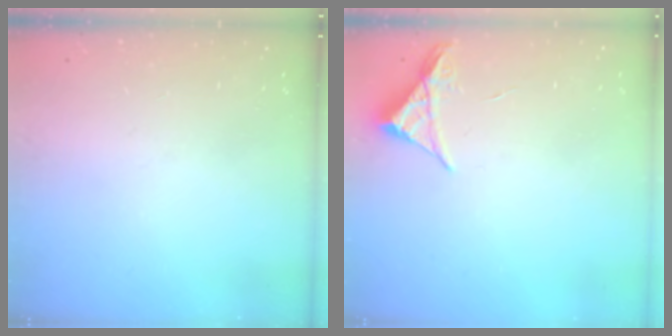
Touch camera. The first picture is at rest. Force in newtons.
{"total": 3.9, "press": 3.8, "slide": 0.5}